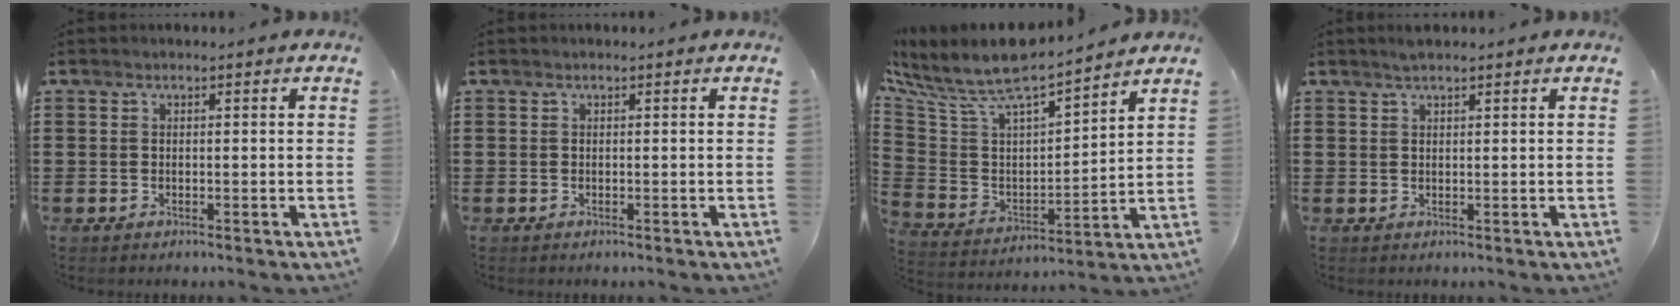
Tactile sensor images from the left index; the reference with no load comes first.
{"total": 0.0}
{"total": 8.2, "force": [7.3, 1.5, 3.4], "torque": [-0.103, -0.060, 0.123]}
{"total": 1.4, "force": [1.2, 0.1, 0.8], "torque": [-0.017, 0.000, 0.022]}